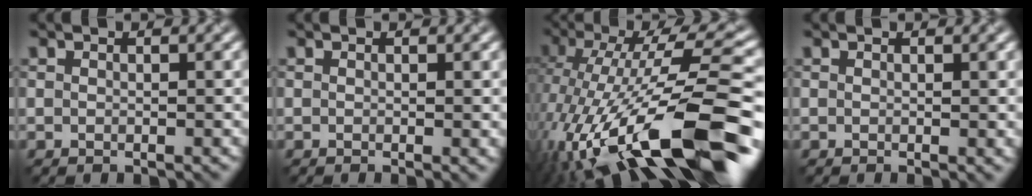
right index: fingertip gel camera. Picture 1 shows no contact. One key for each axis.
{"total": 0.7, "fx": 0.0, "fy": 0.1, "fz": 0.7, "tx": -0.009, "ty": -0.003, "tz": -0.002}
{"total": 16.7, "fx": -6.5, "fy": 5.4, "fz": 14.4, "tx": -0.246, "ty": 0.015, "tz": -0.115}
{"total": 0.8, "fx": 0.3, "fy": 0.0, "fz": 0.7, "tx": -0.008, "ty": -0.002, "tz": 0.004}